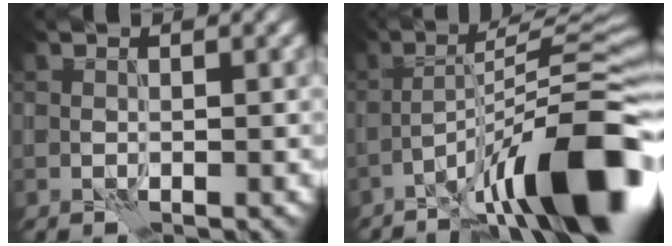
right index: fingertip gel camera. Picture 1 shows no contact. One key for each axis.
{"total": 13.9, "fx": -7.7, "fy": 2.7, "fz": 11.3, "tx": -0.172, "ty": 0.015, "tz": -0.126}